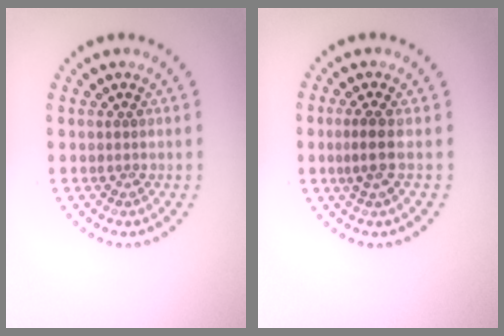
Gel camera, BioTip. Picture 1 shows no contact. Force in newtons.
{"total": 2.0, "press": 1.6, "slide": 1.2}